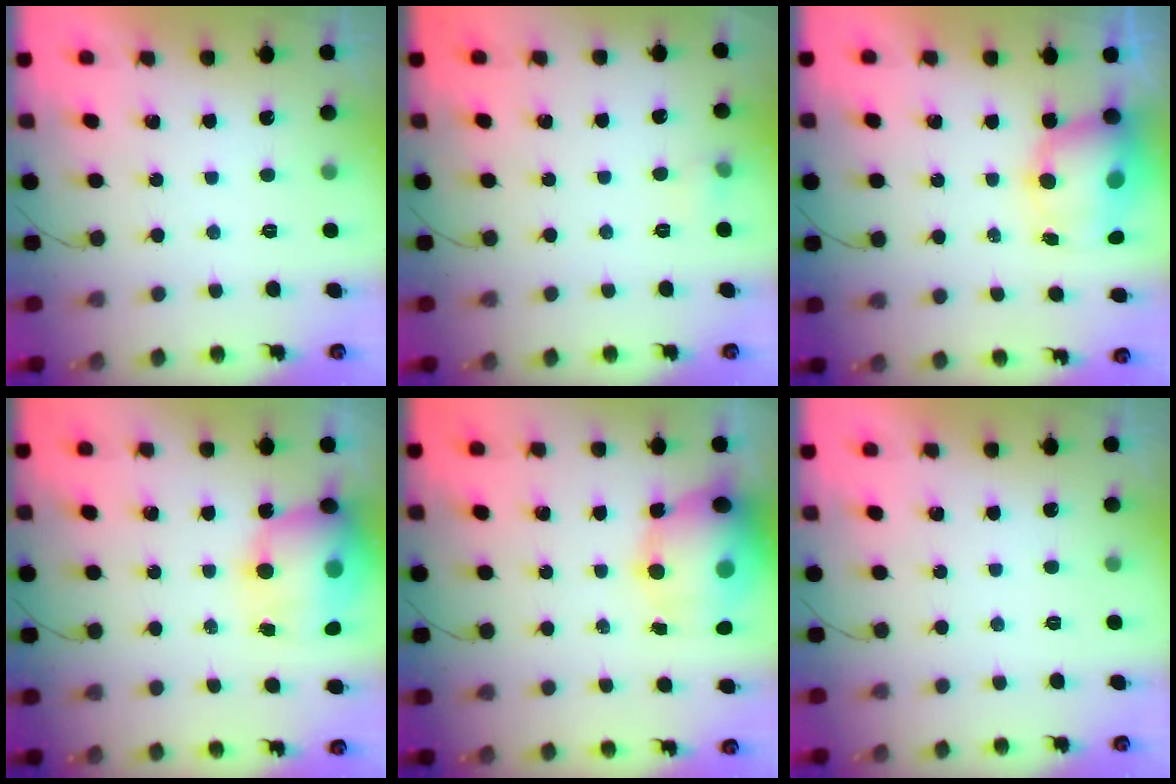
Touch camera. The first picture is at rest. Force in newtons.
{"total": 4.0, "press": 3.8, "slide": 1.0}
{"total": 8.5, "press": 8.2, "slide": 2.3}
{"total": 14.6, "press": 14.3, "slide": 3.3}
{"total": 15.9, "press": 15.5, "slide": 3.9}
{"total": 0.0}